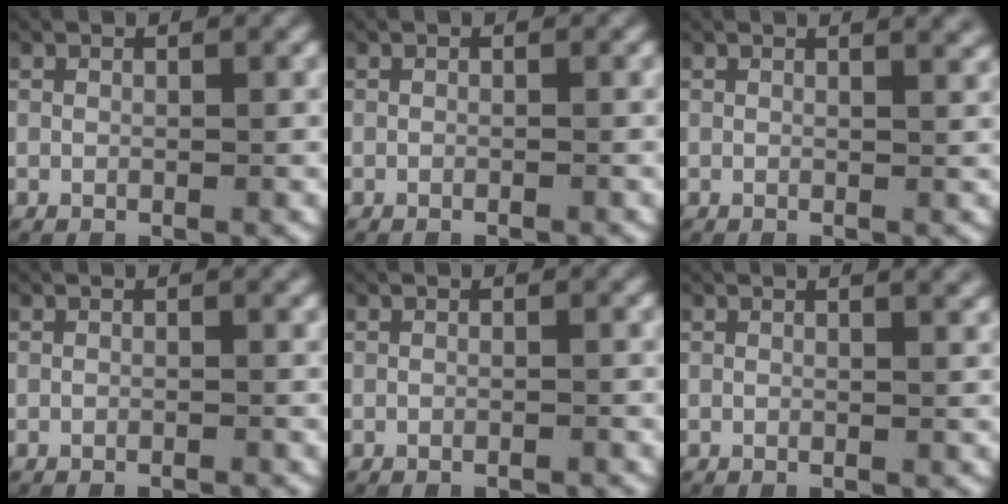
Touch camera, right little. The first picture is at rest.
{"total": 0.6, "force": [-0.6, 0.0, 0.1], "torque": [-0.001, 0.000, -0.010]}
{"total": 2.5, "force": [1.6, 0.8, 1.8], "torque": [-0.016, 0.013, 0.018]}
{"total": 1.2, "force": [-1.2, 0.1, 0.3], "torque": [-0.005, 0.000, -0.019]}
{"total": 1.1, "force": [-1.1, 0.1, 0.2], "torque": [0.000, 0.000, -0.017]}
{"total": 2.0, "force": [1.0, 0.5, 1.6], "torque": [-0.014, 0.011, 0.010]}